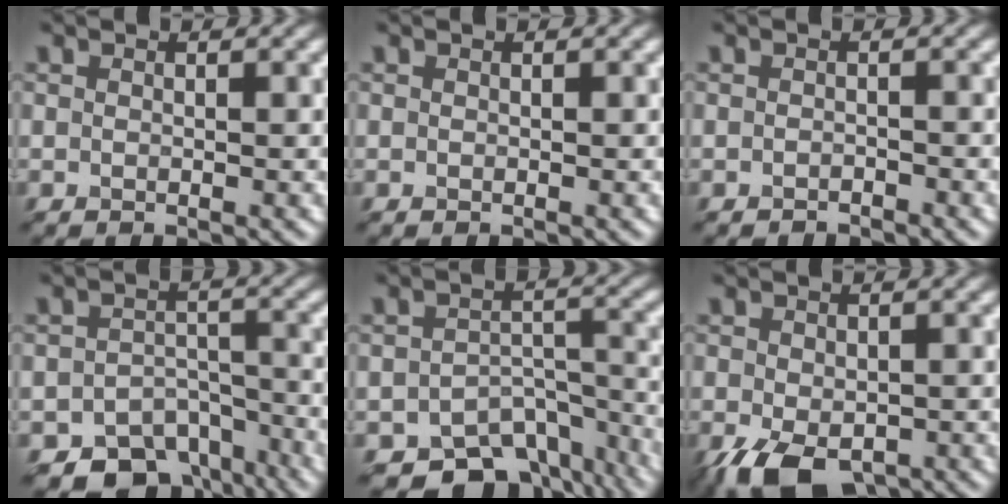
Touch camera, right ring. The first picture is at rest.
{"total": 0.0}
{"total": 0.7, "force": [-0.7, 0.2, 0.2], "torque": [-0.002, 0.002, -0.012]}
{"total": 7.9, "force": [-6.0, 4.6, 2.3], "torque": [-0.013, -0.010, -0.080]}
{"total": 9.0, "force": [-7.0, 4.7, 3.1], "torque": [-0.032, -0.007, -0.094]}
{"total": 7.3, "force": [-3.8, 4.1, 4.7], "torque": [-0.092, -0.026, -0.053]}